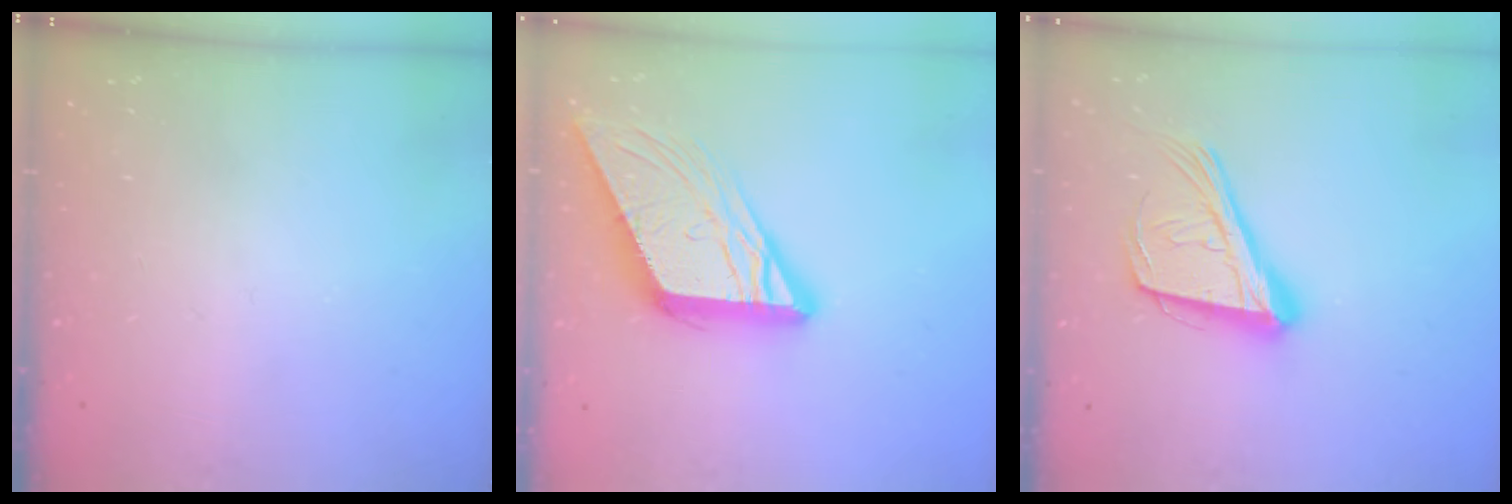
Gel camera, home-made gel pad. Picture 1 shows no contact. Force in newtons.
{"total": 14.0, "press": 13.9, "slide": 1.4}
{"total": 20.2, "press": 19.6, "slide": 4.7}